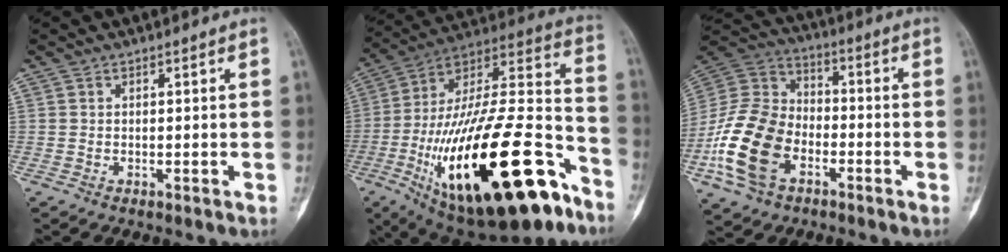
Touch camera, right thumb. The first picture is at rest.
{"total": 39.9, "force": [-17.3, 15.1, 32.6], "torque": [-0.536, 0.060, -0.270]}
{"total": 17.9, "force": [-6.5, 11.9, 11.6], "torque": [-0.222, 0.039, -0.129]}